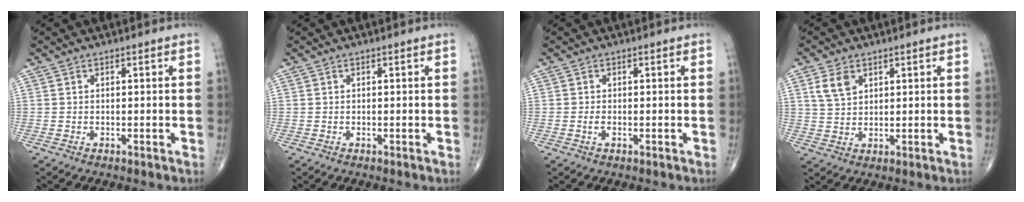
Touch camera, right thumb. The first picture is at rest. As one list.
[{"total": 0.0}, {"total": 0.9, "force": [-0.3, 0.4, 0.8], "torque": [-0.016, -0.001, -0.006]}, {"total": 4.6, "force": [2.3, 3.0, 2.8], "torque": [-0.046, -0.005, 0.049]}]